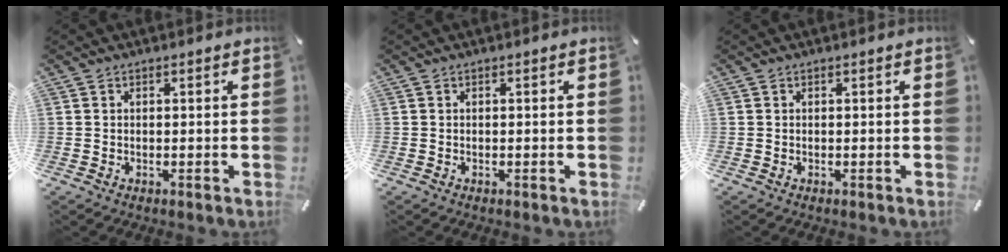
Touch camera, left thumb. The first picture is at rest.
{"total": 0.0}
{"total": 0.0}